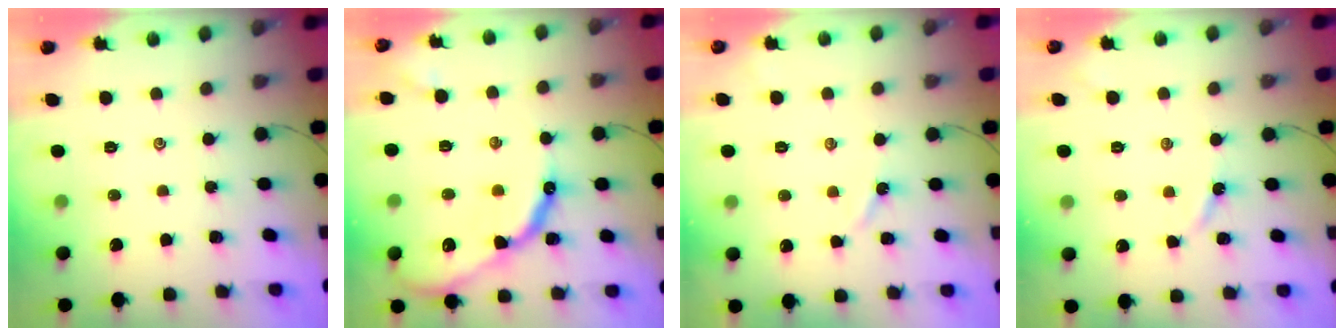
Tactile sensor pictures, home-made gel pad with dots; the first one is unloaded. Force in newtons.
{"total": 16.0, "press": 15.9, "slide": 0.8}
{"total": 3.0, "press": 3.0, "slide": 0.3}
{"total": 3.7, "press": 3.7, "slide": 0.5}